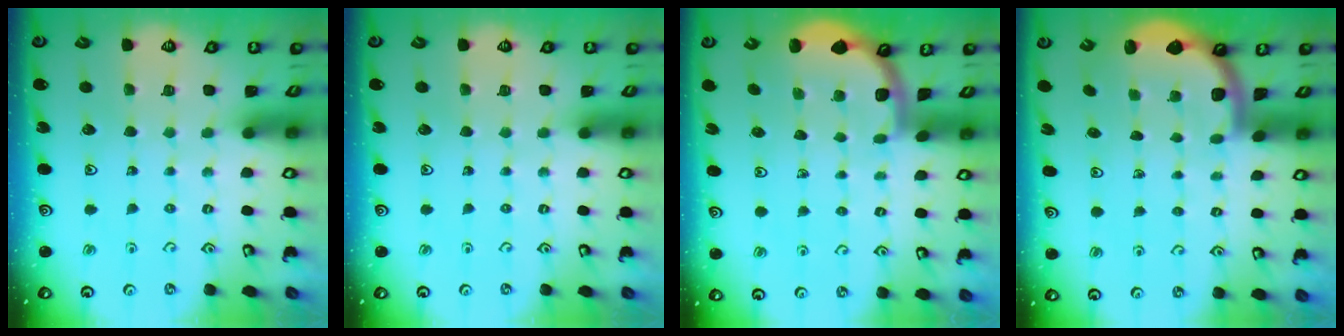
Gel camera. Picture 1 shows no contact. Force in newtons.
{"total": 0.0}
{"total": 1.8, "press": 1.8, "slide": 0.1}
{"total": 1.8, "press": 1.8, "slide": 0.3}